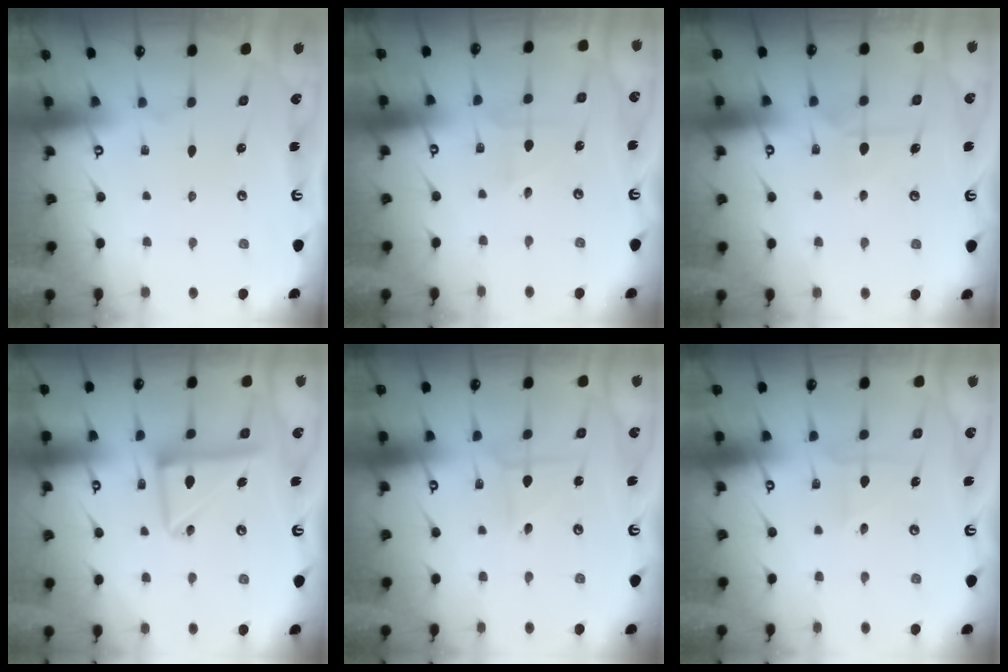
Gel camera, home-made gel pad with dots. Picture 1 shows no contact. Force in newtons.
{"total": 2.1, "press": 2.0, "slide": 0.9}
{"total": 5.9, "press": 5.9, "slide": 0.3}
{"total": 14.1, "press": 14.1, "slide": 1.5}
{"total": 1.0, "press": 1.0, "slide": 0.1}
{"total": 2.8, "press": 2.6, "slide": 0.9}